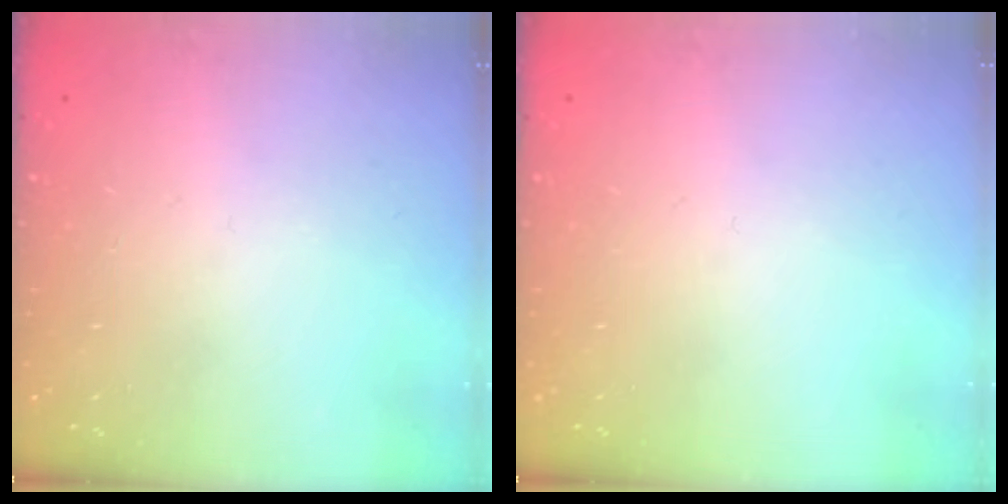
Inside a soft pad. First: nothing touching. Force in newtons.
{"total": 0.0}